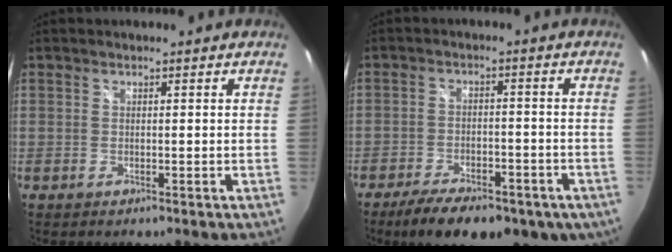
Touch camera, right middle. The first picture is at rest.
{"total": 16.6, "force": [-11.1, 7.1, 10.0], "torque": [-0.188, -0.027, -0.151]}